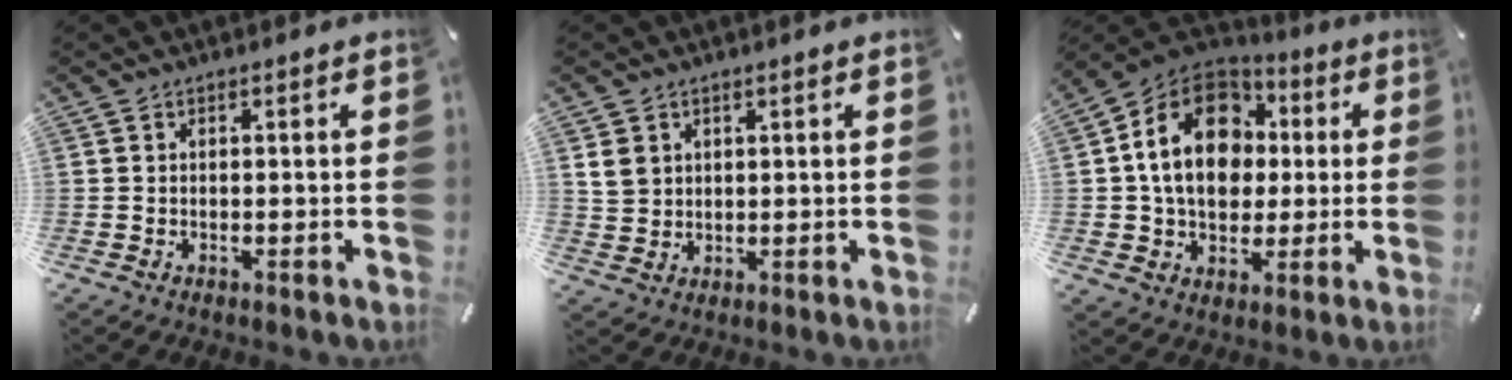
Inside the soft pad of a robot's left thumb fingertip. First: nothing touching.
{"total": 4.5, "force": [1.8, 3.9, 1.3], "torque": [-0.035, 0.007, 0.036]}
{"total": 17.9, "force": [1.9, 14.2, 10.7], "torque": [-0.205, 0.008, 0.032]}